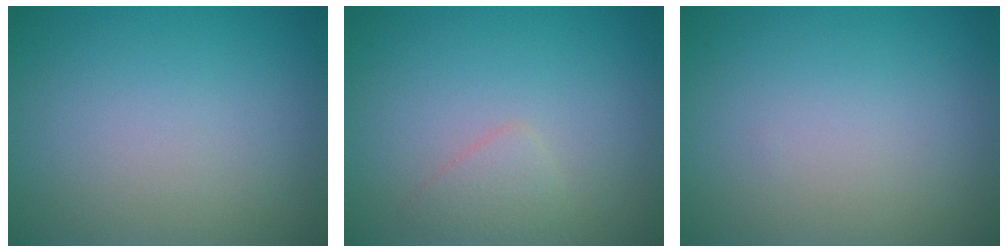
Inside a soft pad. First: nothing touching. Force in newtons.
{"total": 1.4, "press": 1.4, "slide": 0.0}
{"total": 0.0}